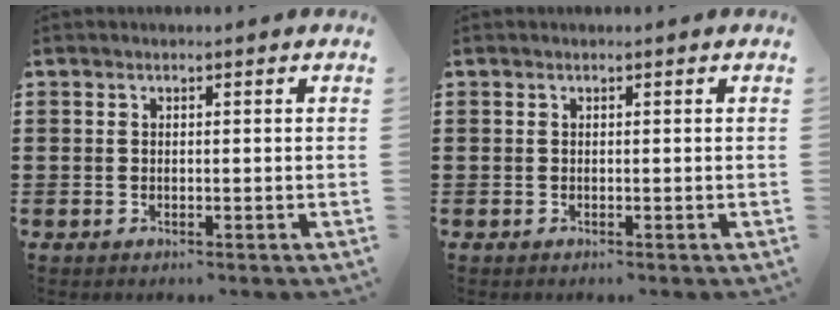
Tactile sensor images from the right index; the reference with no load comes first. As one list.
[{"total": 0.0}]